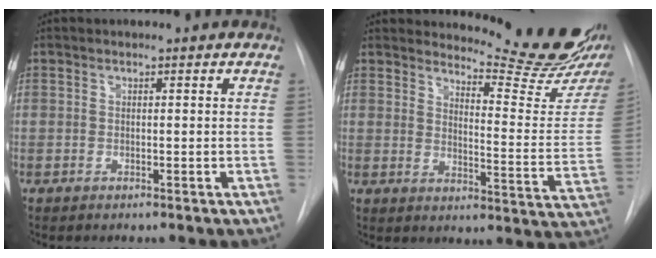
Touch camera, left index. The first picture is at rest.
{"total": 15.9, "force": [14.8, 0.0, 5.8], "torque": [-0.082, -0.112, 0.176]}